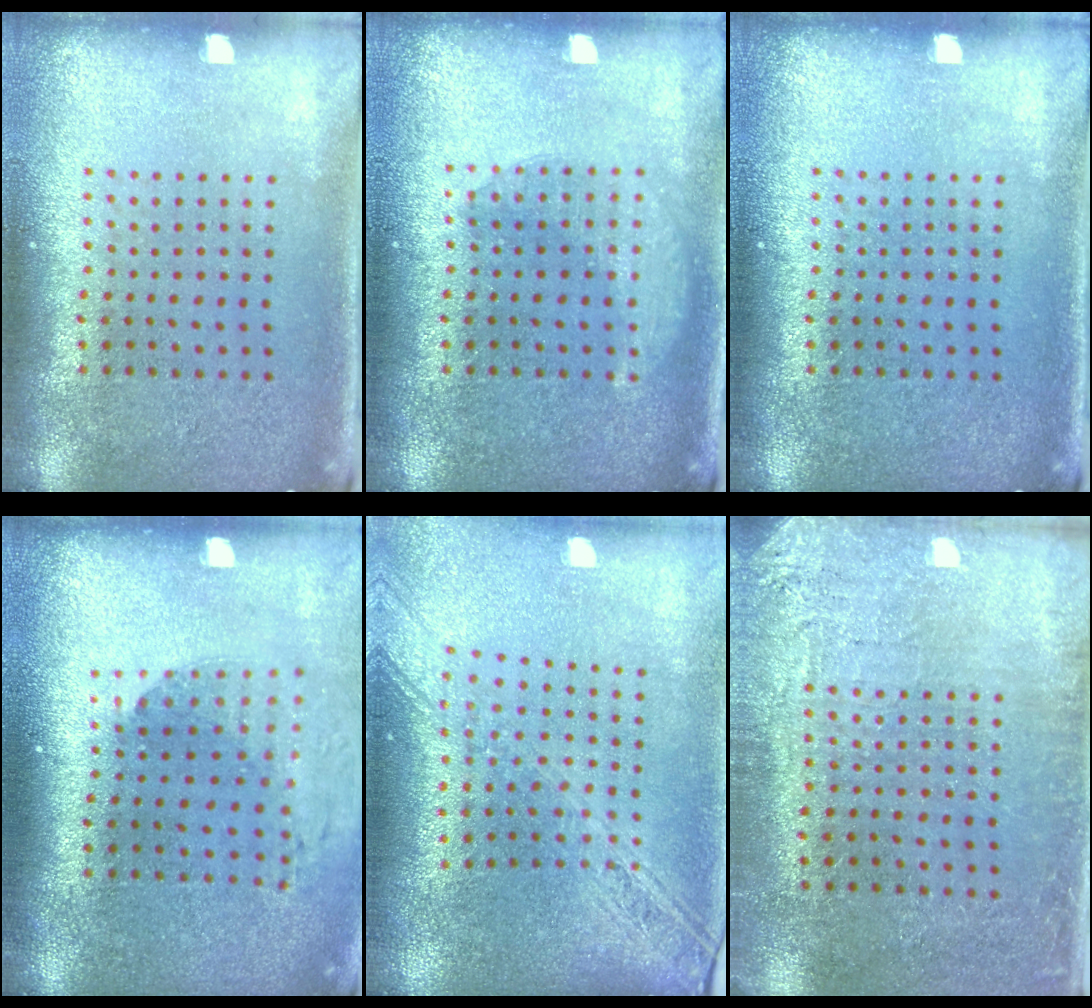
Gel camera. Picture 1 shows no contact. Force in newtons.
{"total": 1.8, "press": 1.8, "slide": 0.2}
{"total": 0.0}
{"total": 1.5, "press": 1.4, "slide": 0.6}
{"total": 2.3, "press": 1.9, "slide": 1.3}
{"total": 2.8, "press": 2.6, "slide": 1.1}